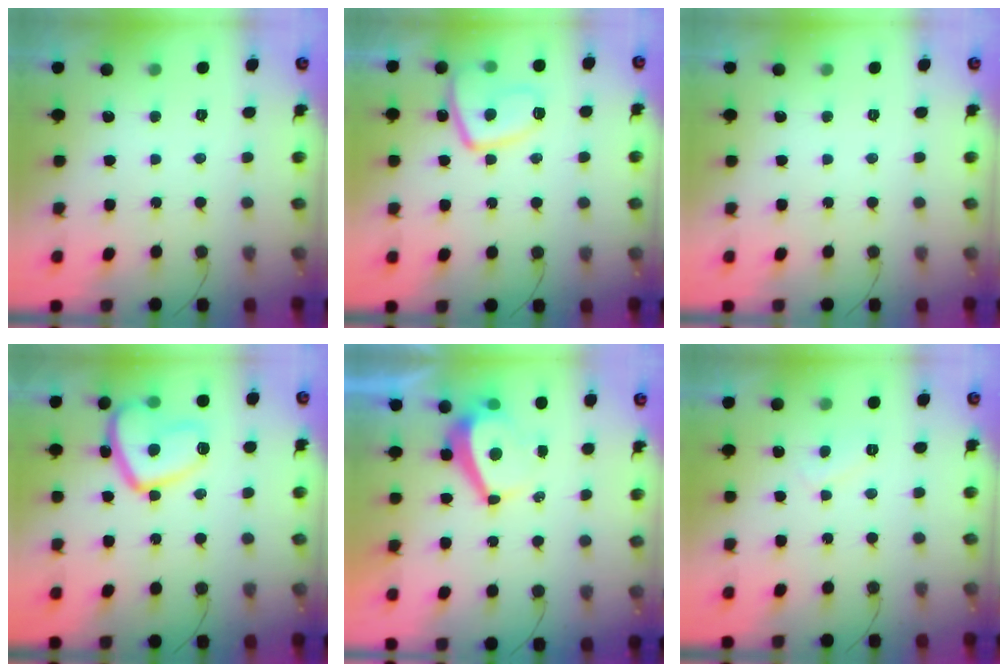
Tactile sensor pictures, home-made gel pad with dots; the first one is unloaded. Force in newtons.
{"total": 11.5, "press": 11.5, "slide": 1.4}
{"total": 0.0}
{"total": 13.0, "press": 12.9, "slide": 0.8}
{"total": 5.1, "press": 5.1, "slide": 0.5}
{"total": 3.1, "press": 3.1, "slide": 0.2}